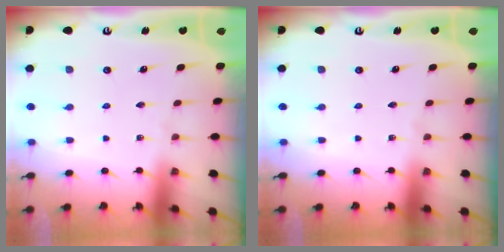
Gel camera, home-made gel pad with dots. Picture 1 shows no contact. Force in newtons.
{"total": 0.0}